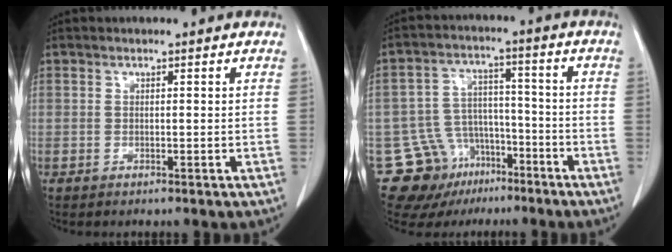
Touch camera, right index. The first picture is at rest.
{"total": 12.7, "force": [-8.0, 9.3, 3.3], "torque": [-0.061, 0.049, -0.120]}